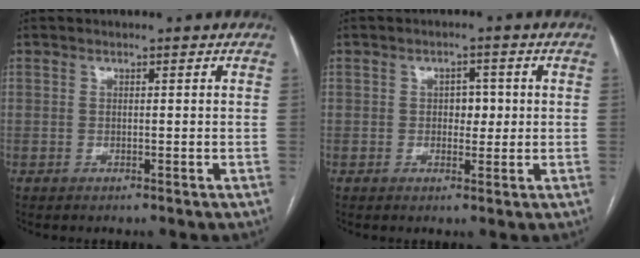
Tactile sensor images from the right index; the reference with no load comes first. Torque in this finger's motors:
{"motor_torque": [0.43, -0.05, 0.23, 0.04]}